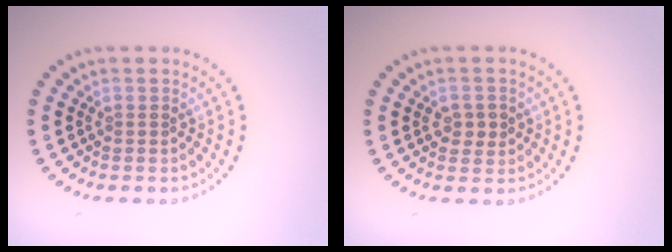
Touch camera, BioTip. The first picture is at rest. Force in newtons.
{"total": 1.9, "press": 1.9, "slide": 0.4}